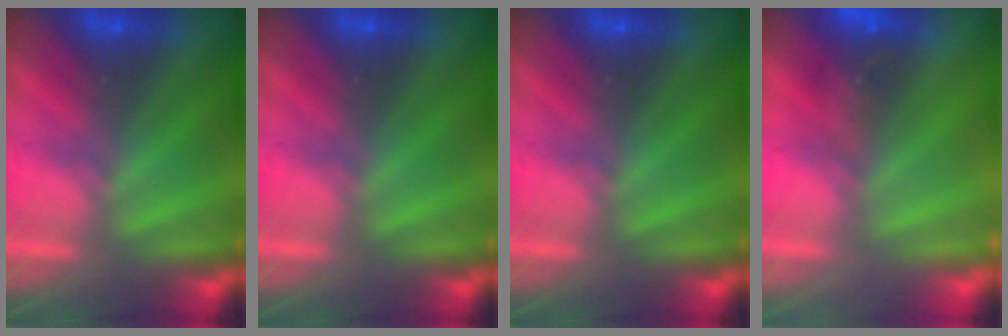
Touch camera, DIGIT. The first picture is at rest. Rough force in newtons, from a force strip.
{"total": 0.0}
{"total": 0.0}
{"total": 2.6}